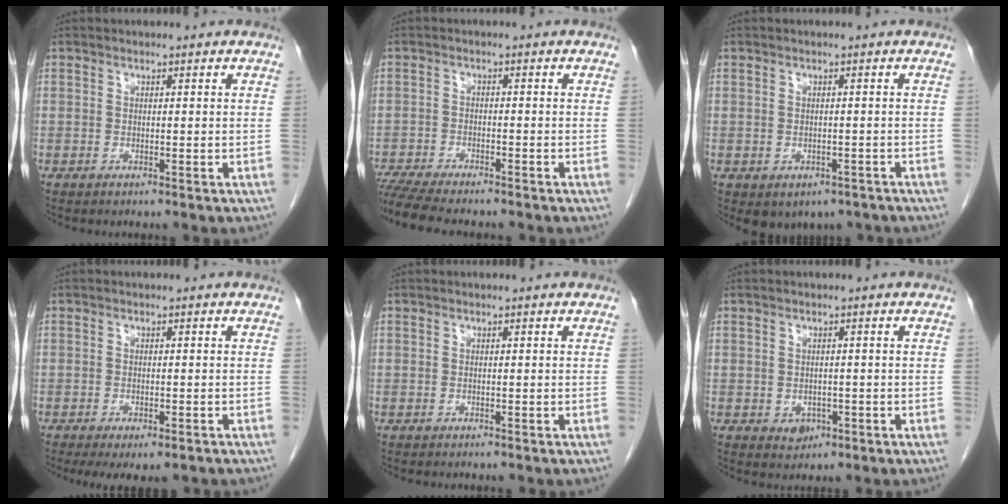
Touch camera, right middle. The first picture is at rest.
{"total": 10.0, "force": [-8.9, 1.4, 4.5], "torque": [-0.070, -0.013, -0.139]}
{"total": 4.9, "force": [-3.3, 3.3, 1.5], "torque": [-0.008, 0.008, -0.037]}
{"total": 6.1, "force": [-4.4, 2.3, 3.5], "torque": [-0.043, -0.007, -0.062]}
{"total": 0.0}
{"total": 2.1, "force": [-0.8, 1.7, 1.0], "torque": [-0.012, 0.003, -0.003]}